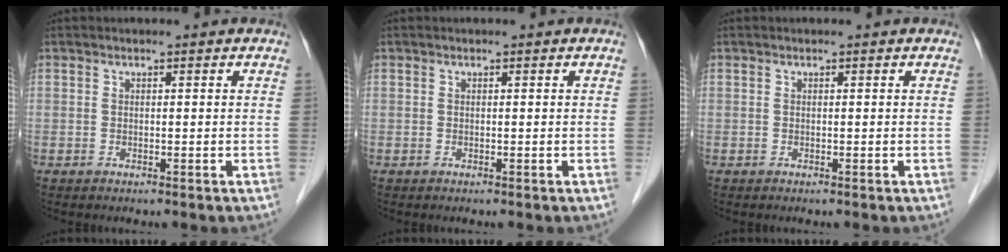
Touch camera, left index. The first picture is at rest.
{"total": 0.0}
{"total": 0.0}